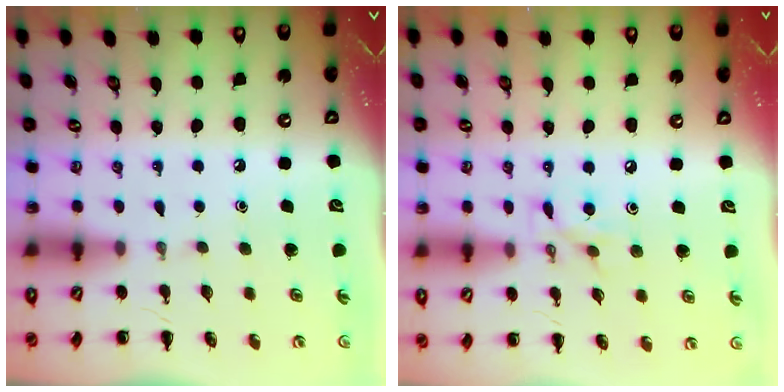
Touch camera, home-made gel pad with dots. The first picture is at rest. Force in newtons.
{"total": 5.9, "press": 5.8, "slide": 1.0}